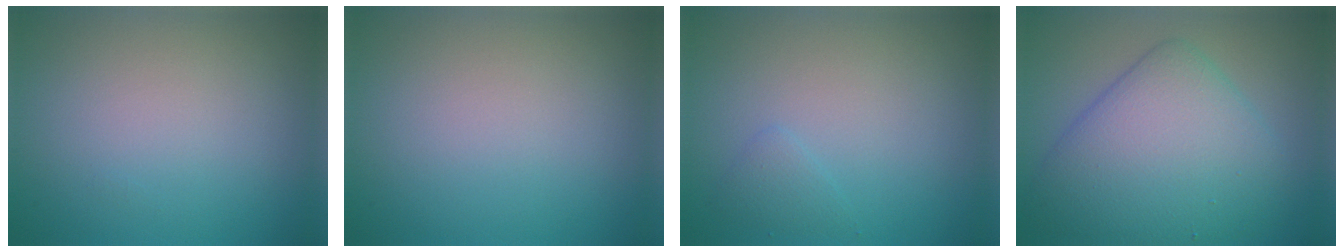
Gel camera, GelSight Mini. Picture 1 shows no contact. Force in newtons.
{"total": 0.0}
{"total": 1.0, "press": 1.0, "slide": 0.1}
{"total": 8.4, "press": 8.4, "slide": 0.3}